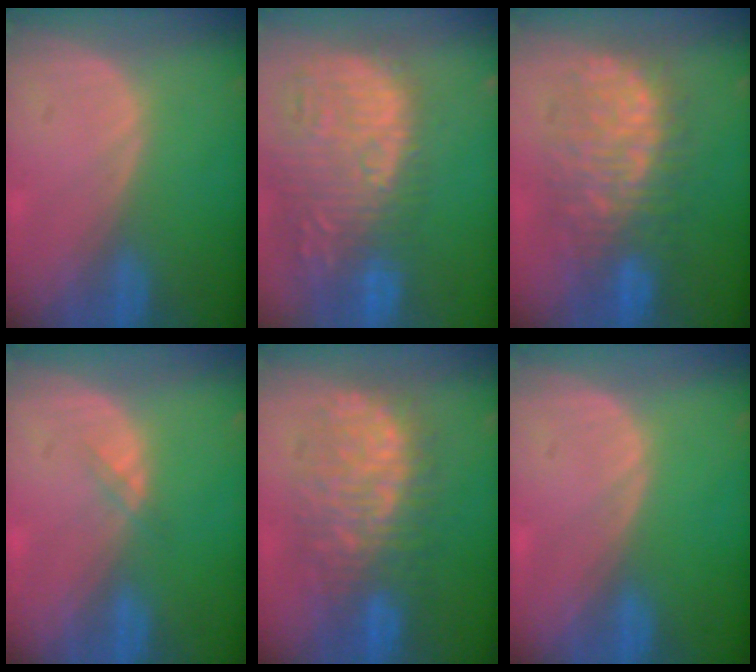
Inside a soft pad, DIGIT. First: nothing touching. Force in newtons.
{"total": 15.3, "press": 13.0, "slide": 8.1}
{"total": 10.5, "press": 10.4, "slide": 1.2}
{"total": 1.0, "press": 1.0, "slide": 0.2}
{"total": 10.5, "press": 10.4, "slide": 1.2}
{"total": 0.0}